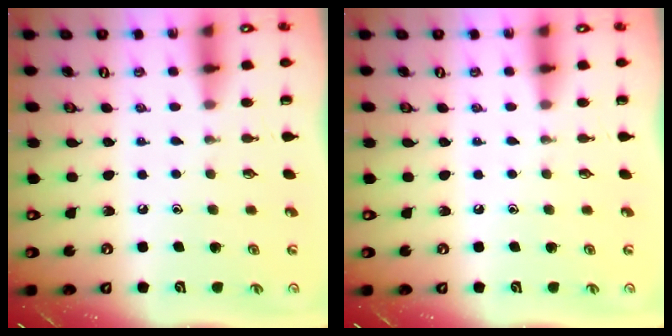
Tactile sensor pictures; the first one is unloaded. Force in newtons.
{"total": 0.0}